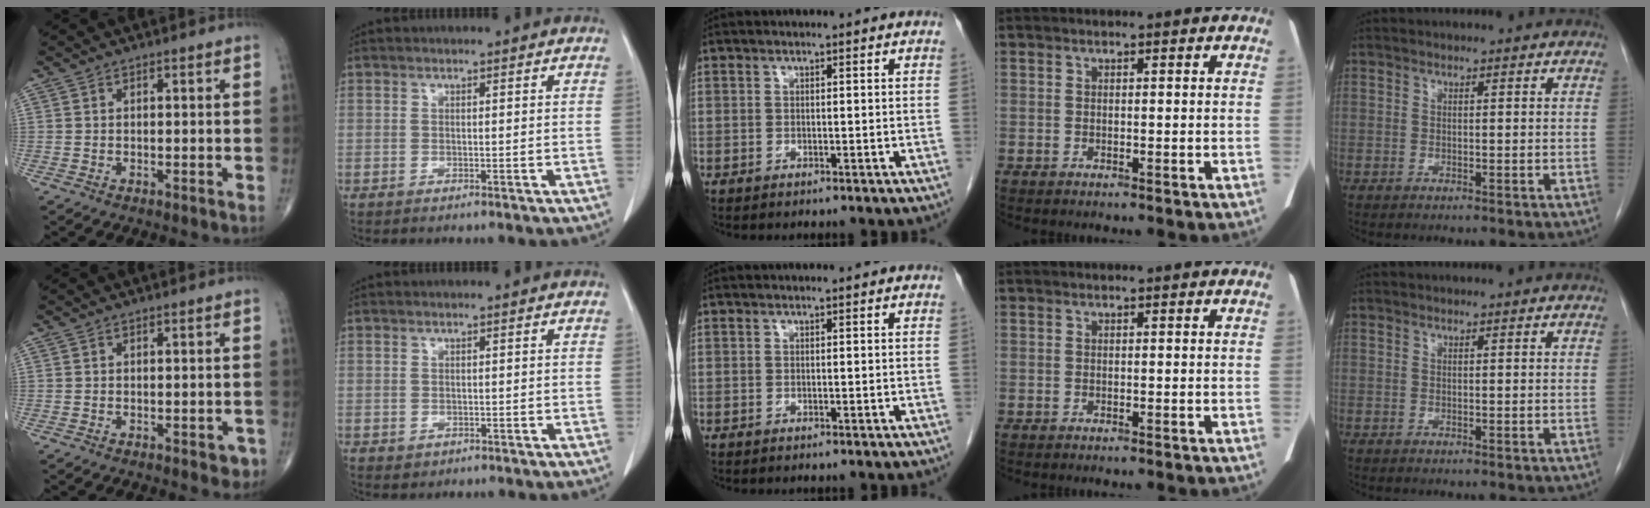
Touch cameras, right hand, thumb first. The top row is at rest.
{"thumb": {"total": 2.2, "force": [-1.0, 1.1, 1.5], "torque": [-0.006, 0.004, -0.011]}, "index": {"total": 0.9, "force": [-0.1, 0.8, 0.2], "torque": [-0.006, 0.001, 0.004]}}